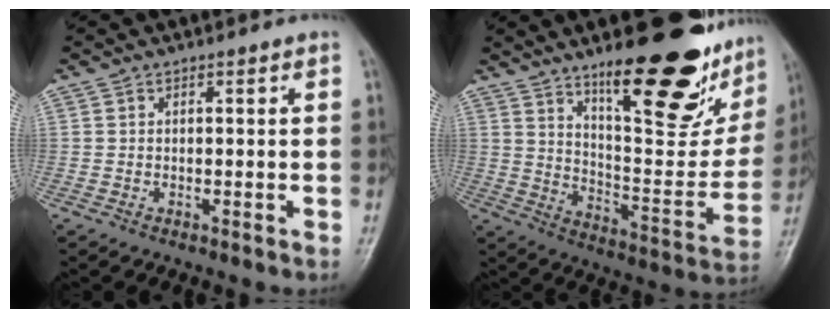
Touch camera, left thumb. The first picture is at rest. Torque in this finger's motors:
{"motor_torque": [2.83, 1.42, 1.38, -1.39, 0.33]}